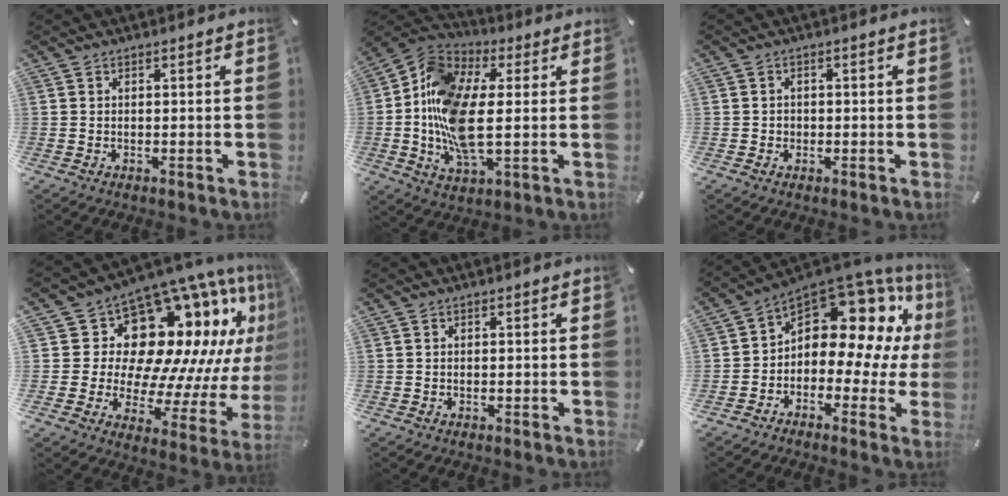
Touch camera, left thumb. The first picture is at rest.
{"total": 15.0, "force": [-1.1, 8.1, 12.6], "torque": [-0.288, -0.007, -0.023]}
{"total": 1.3, "force": [-0.2, 1.3, 0.1], "torque": [-0.004, 0.005, -0.008]}
{"total": 19.2, "force": [10.5, 11.8, 10.9], "torque": [-0.156, -0.123, 0.197]}
{"total": 0.0}
{"total": 13.9, "force": [5.5, 8.9, 9.1], "torque": [-0.140, -0.054, 0.086]}